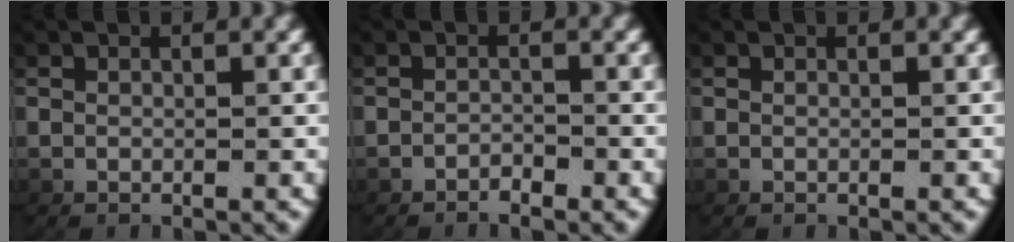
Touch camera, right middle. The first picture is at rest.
{"total": 1.4, "force": [-1.4, 0.1, 0.1], "torque": [-0.003, -0.001, -0.025]}
{"total": 0.0}